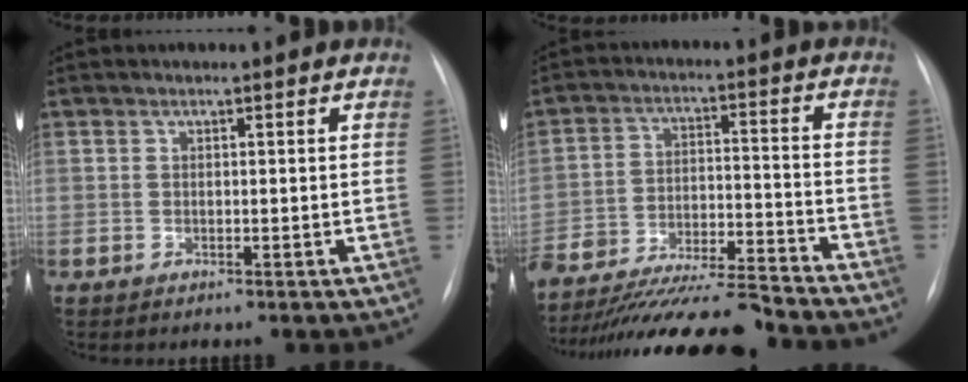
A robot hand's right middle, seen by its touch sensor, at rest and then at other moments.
{"total": 20.2, "force": [-18.5, 1.2, 8.1], "torque": [-0.138, -0.022, -0.295]}